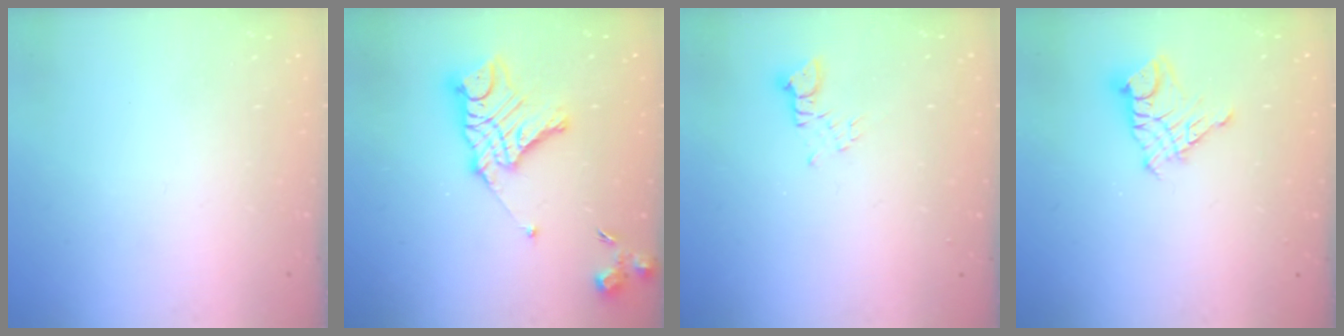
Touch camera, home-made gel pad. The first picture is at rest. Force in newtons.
{"total": 13.3, "press": 13.3, "slide": 1.2}
{"total": 2.4, "press": 2.4, "slide": 0.1}
{"total": 10.2, "press": 10.2, "slide": 1.0}